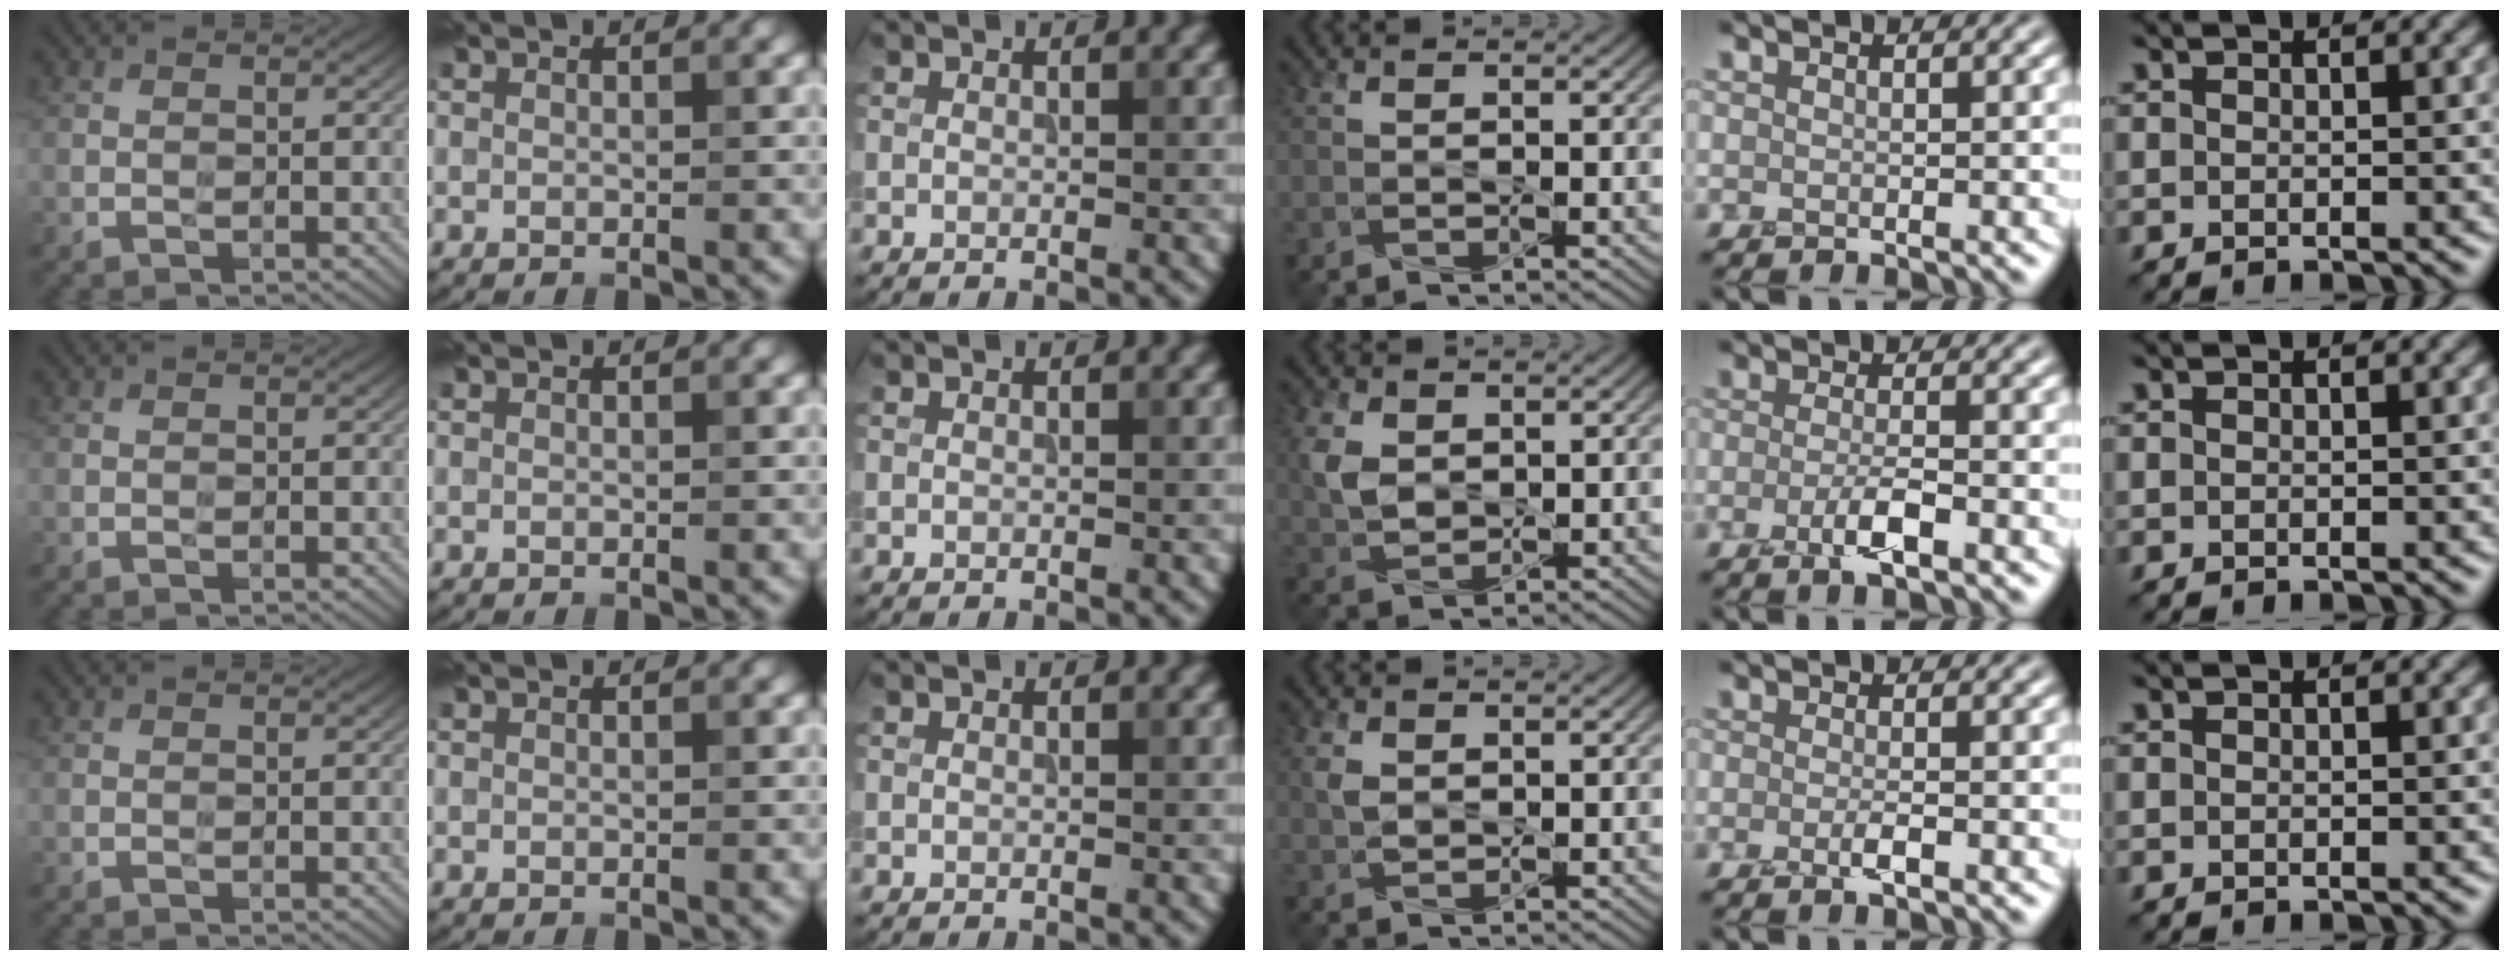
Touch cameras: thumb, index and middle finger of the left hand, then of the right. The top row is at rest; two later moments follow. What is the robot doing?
{"motion": "squeeze", "object": "tweezer"}